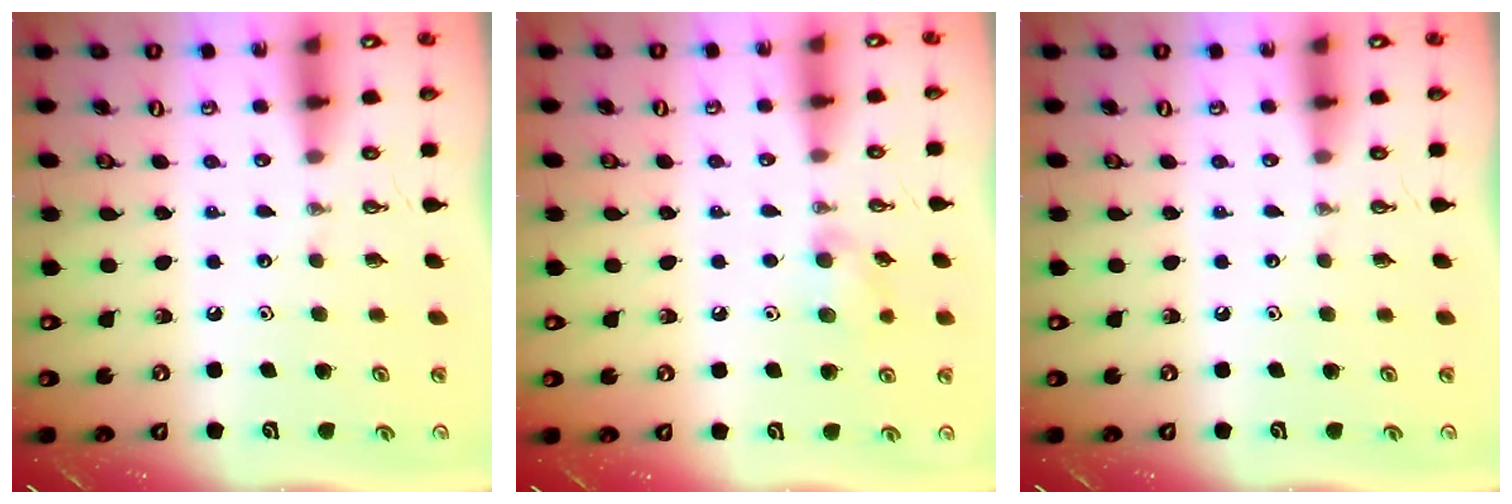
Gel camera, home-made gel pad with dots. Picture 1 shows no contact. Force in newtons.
{"total": 7.9, "press": 7.9, "slide": 0.9}
{"total": 0.0}